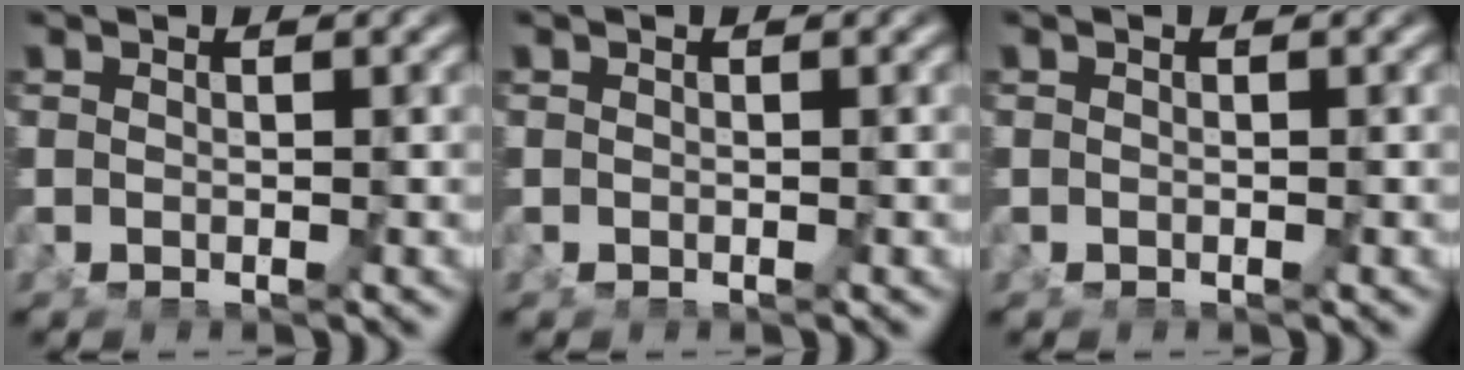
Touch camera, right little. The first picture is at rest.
{"total": 0.0}
{"total": 0.0}